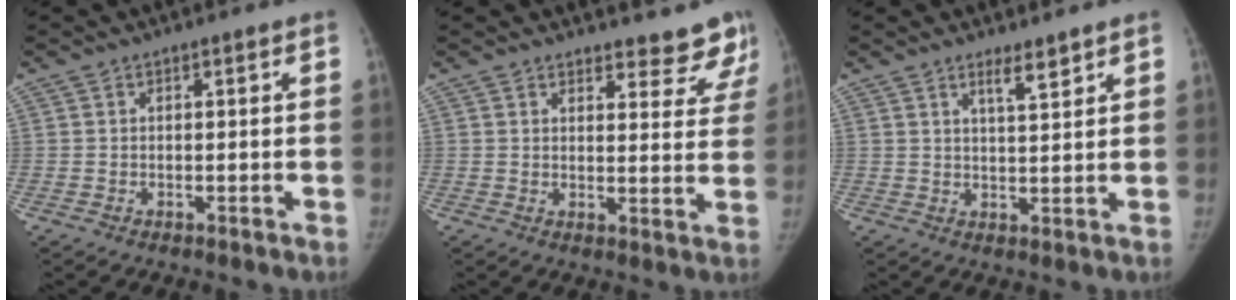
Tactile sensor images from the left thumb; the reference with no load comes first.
{"total": 8.8, "force": [8.2, 2.9, 1.5], "torque": [0.026, -0.052, 0.075]}
{"total": 3.5, "force": [2.6, 0.6, 2.2], "torque": [-0.032, -0.023, 0.046]}